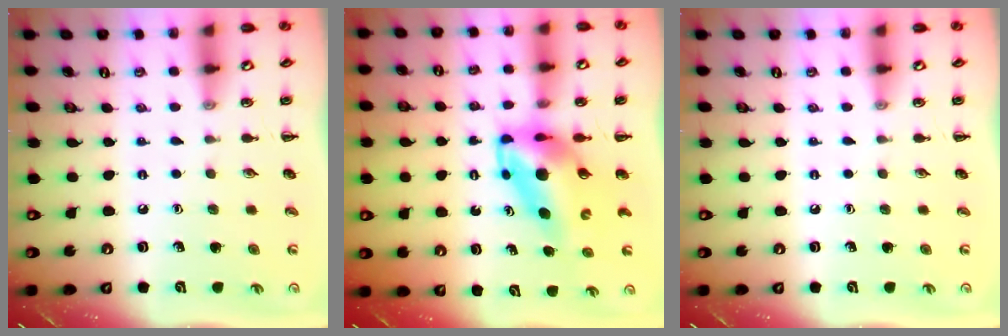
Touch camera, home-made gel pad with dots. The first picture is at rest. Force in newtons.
{"total": 7.6, "press": 7.3, "slide": 2.0}
{"total": 0.0}